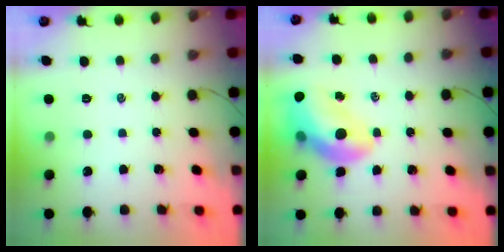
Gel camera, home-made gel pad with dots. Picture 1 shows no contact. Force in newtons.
{"total": 13.6, "press": 13.1, "slide": 3.7}